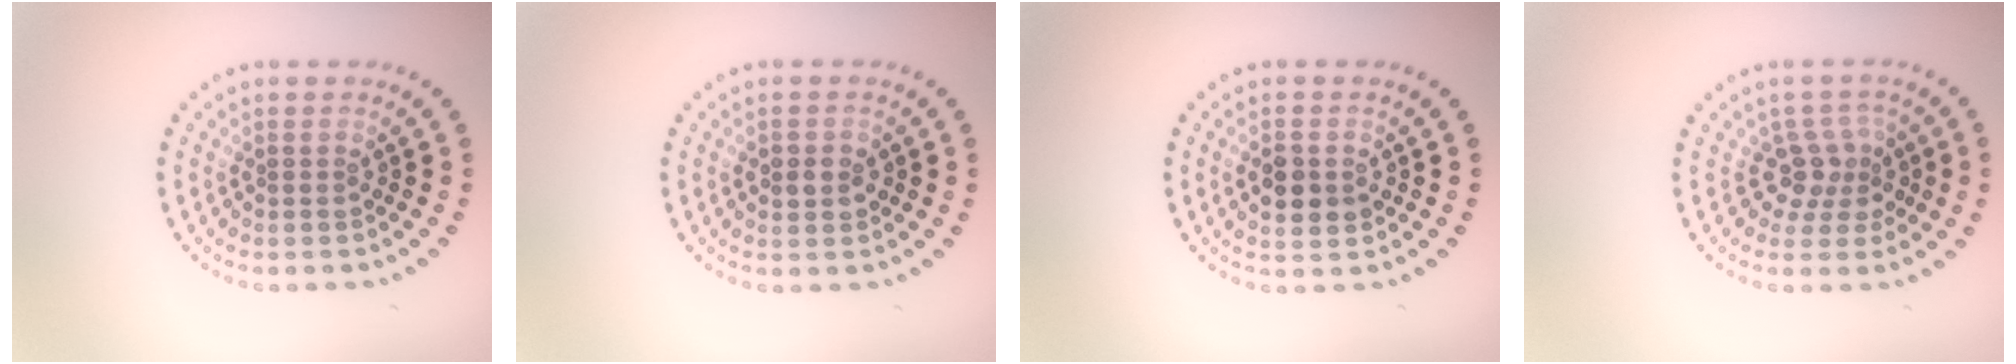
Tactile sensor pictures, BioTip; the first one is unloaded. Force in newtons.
{"total": 1.7, "press": 1.7, "slide": 0.2}
{"total": 3.0, "press": 3.0, "slide": 0.1}
{"total": 2.9, "press": 2.3, "slide": 1.8}